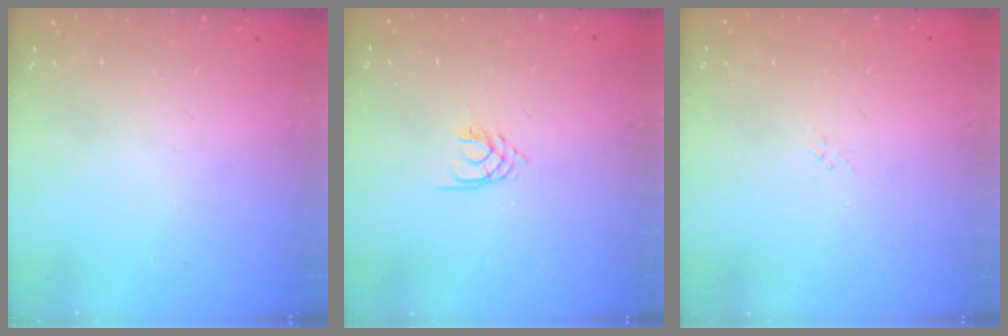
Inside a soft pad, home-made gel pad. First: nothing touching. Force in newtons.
{"total": 2.1, "press": 2.0, "slide": 0.3}
{"total": 1.7, "press": 1.6, "slide": 0.2}